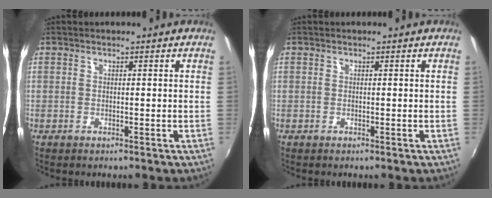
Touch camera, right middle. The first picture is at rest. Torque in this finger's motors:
{"motor_torque": [0.08, -0.18, 0.03, 0.01]}